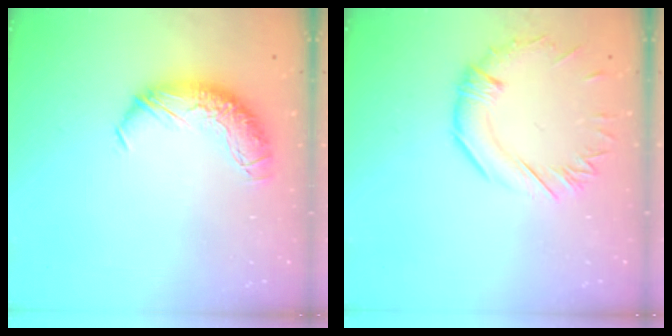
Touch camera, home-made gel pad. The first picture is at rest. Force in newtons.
{"total": 1.0, "press": 0.6, "slide": 0.8}